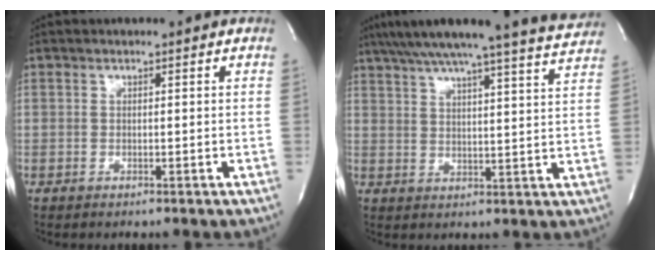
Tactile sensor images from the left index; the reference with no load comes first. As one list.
[{"total": 19.6, "force": [17.8, -0.4, 8.1], "torque": [-0.132, -0.024, 0.229]}]